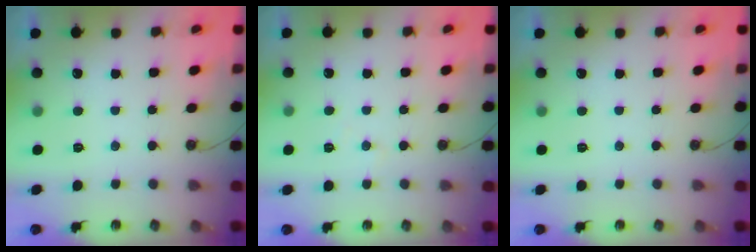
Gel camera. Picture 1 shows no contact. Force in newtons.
{"total": 5.9, "press": 5.8, "slide": 0.8}
{"total": 0.0}